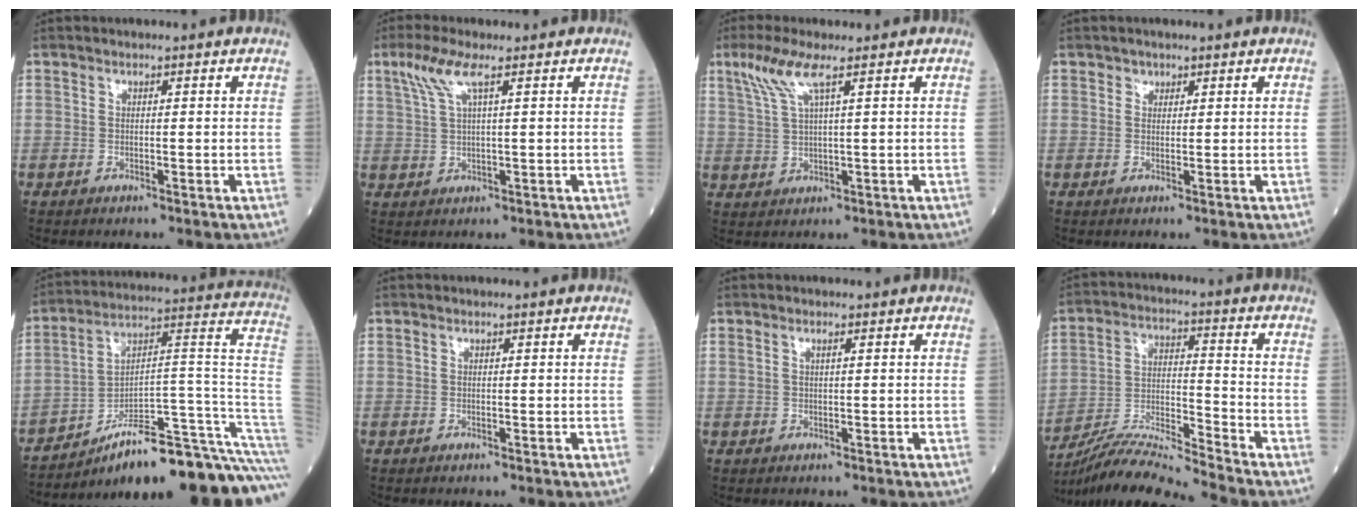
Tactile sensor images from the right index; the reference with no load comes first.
{"total": 4.7, "force": [2.6, 0.3, 3.9], "torque": [-0.092, 0.011, 0.057]}
{"total": 5.3, "force": [3.0, 0.2, 4.4], "torque": [-0.102, 0.008, 0.066]}
{"total": 1.0, "force": [0.6, 0.8, -0.1], "torque": [0.009, -0.004, 0.006]}
{"total": 23.0, "force": [-18.1, 1.5, 14.2], "torque": [-0.106, 0.050, -0.267]}
{"total": 0.0}
{"total": 0.7, "force": [0.3, 0.0, 0.6], "torque": [-0.017, 0.006, 0.006]}
{"total": 11.2, "force": [-10.5, -2.0, 3.3], "torque": [-0.061, -0.001, -0.196]}